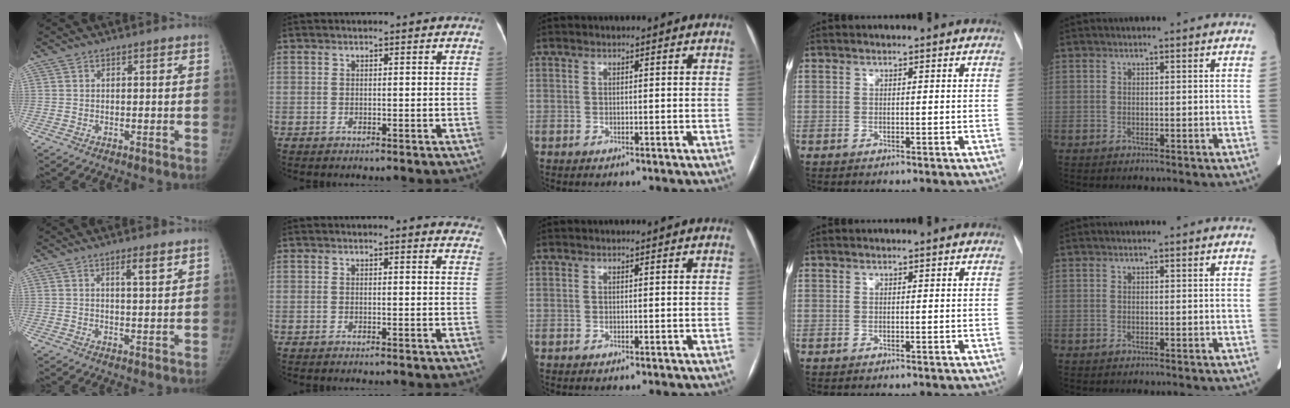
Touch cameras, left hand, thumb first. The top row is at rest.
{"thumb": {"total": 3.3, "force": [2.0, 0.5, 2.5], "torque": [-0.038, -0.015, 0.034]}, "index": {"total": 8.1, "force": [7.9, 1.2, 1.2], "torque": [0.015, -0.029, 0.050]}}